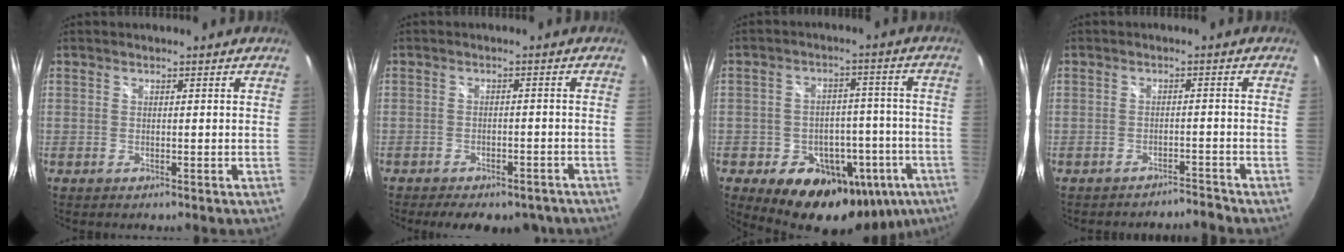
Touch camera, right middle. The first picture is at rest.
{"total": 11.3, "force": [-8.8, 4.5, 5.4], "torque": [-0.105, -0.013, -0.106]}
{"total": 18.8, "force": [-9.1, 13.1, 10.0], "torque": [-0.174, 0.016, -0.101]}
{"total": 2.0, "force": [-2.0, -0.2, -0.4], "torque": [0.003, 0.002, -0.030]}